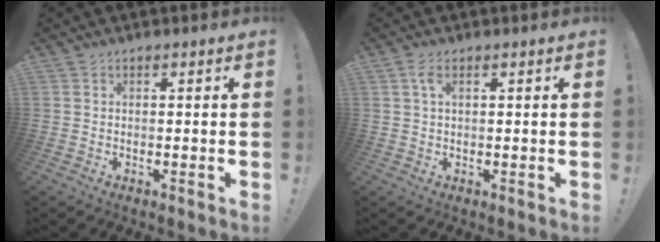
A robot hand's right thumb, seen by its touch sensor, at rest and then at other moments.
{"total": 3.0, "force": [1.2, 1.3, 2.5], "torque": [-0.045, 0.001, 0.019]}